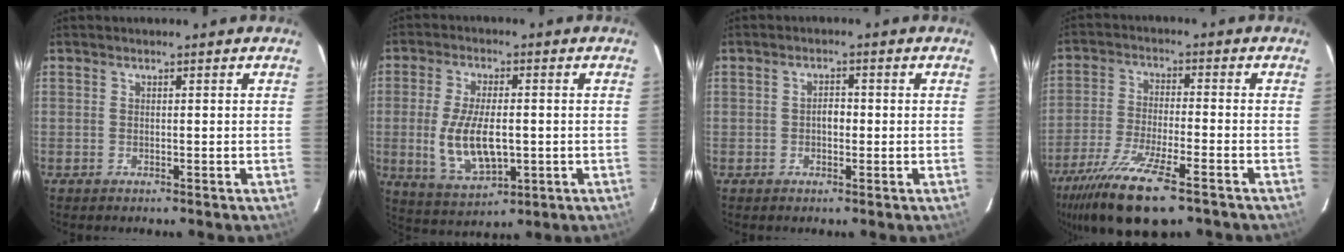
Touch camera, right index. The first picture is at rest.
{"total": 11.9, "force": [-1.4, 5.5, 10.5], "torque": [-0.210, -0.014, -0.015]}
{"total": 2.1, "force": [-0.3, 1.4, 1.5], "torque": [-0.025, 0.008, -0.006]}
{"total": 16.2, "force": [-11.2, 3.7, 11.2], "torque": [-0.234, -0.052, -0.204]}